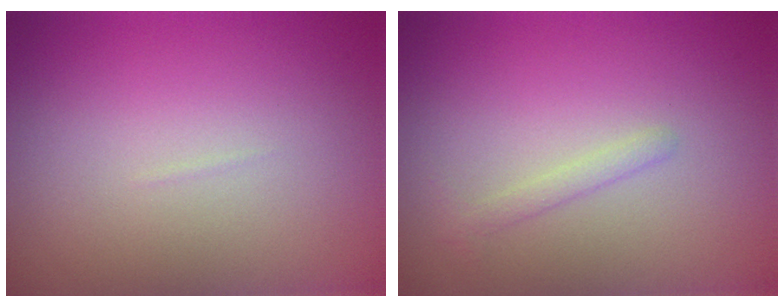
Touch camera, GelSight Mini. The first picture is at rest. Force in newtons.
{"total": 1.1, "press": 1.1, "slide": 0.0}